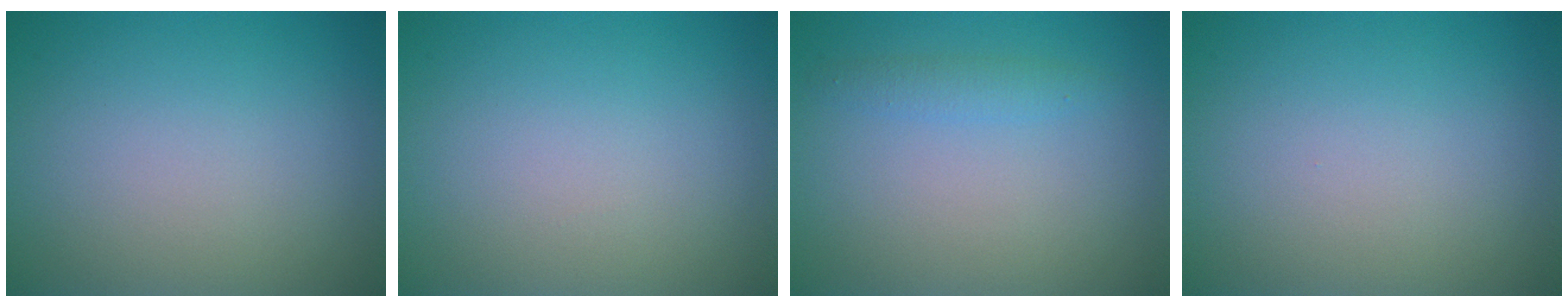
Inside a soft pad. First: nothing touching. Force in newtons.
{"total": 0.0}
{"total": 1.3, "press": 1.3, "slide": 0.0}
{"total": 0.0}